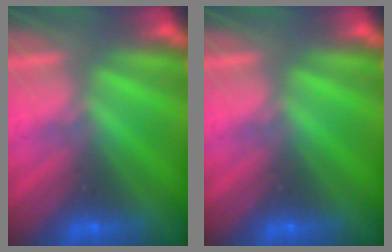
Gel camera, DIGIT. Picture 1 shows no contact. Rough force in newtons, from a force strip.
{"total": 0.0}